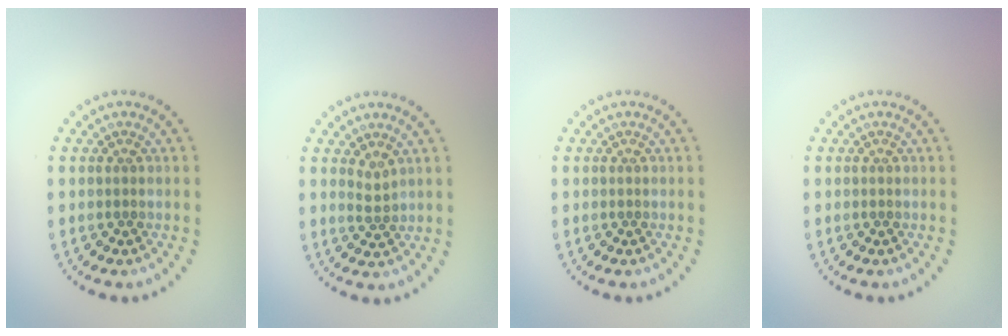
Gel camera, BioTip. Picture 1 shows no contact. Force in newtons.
{"total": 1.1, "press": 0.7, "slide": 0.7}
{"total": 0.0}
{"total": 0.0}